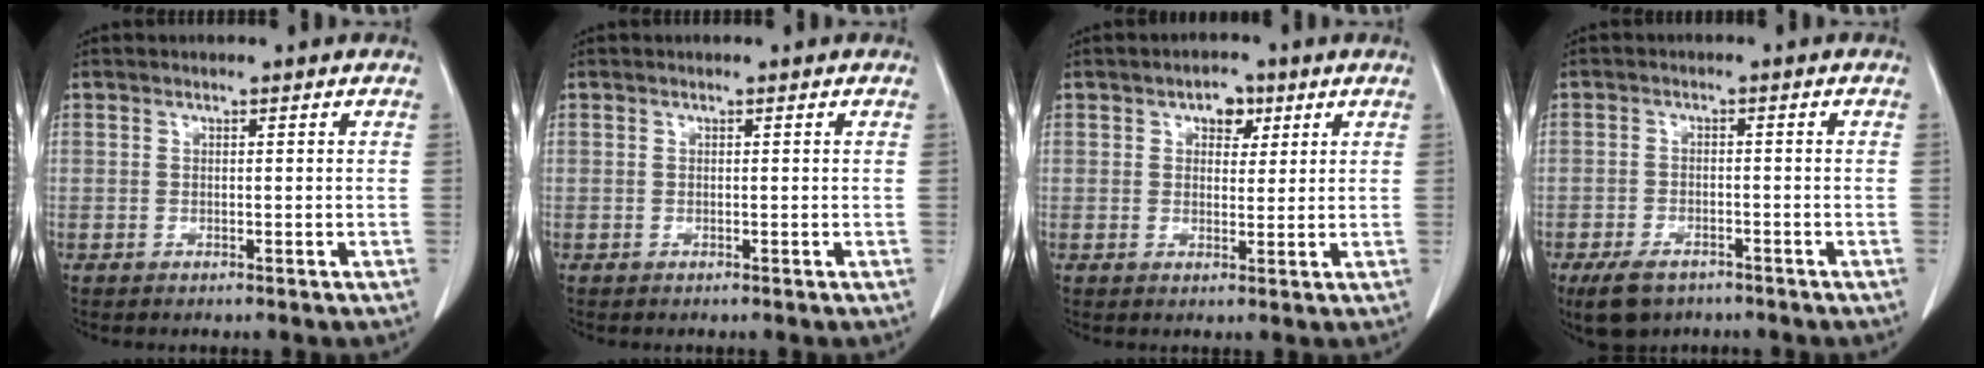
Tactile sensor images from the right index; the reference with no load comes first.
{"total": 0.0}
{"total": 3.6, "force": [1.7, 2.2, 2.2], "torque": [-0.027, 0.008, 0.025]}
{"total": 5.8, "force": [-4.1, 2.9, 2.8], "torque": [-0.054, -0.006, -0.064]}